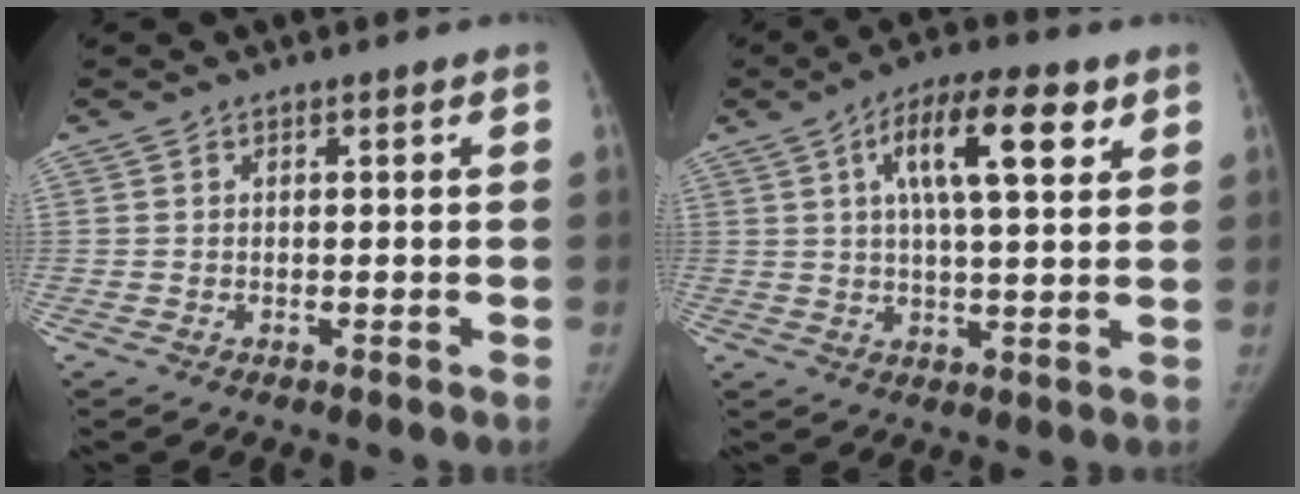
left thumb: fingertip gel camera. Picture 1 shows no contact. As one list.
[{"total": 12.9, "force": [5.2, 4.4, 10.9], "torque": [-0.161, -0.004, 0.079]}]